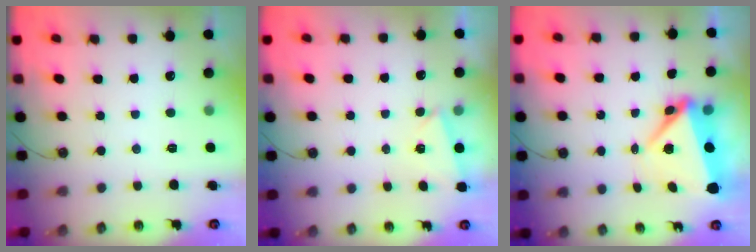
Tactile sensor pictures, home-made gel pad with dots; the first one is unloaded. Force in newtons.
{"total": 2.6, "press": 1.3, "slide": 2.3}
{"total": 7.5, "press": 7.2, "slide": 1.8}